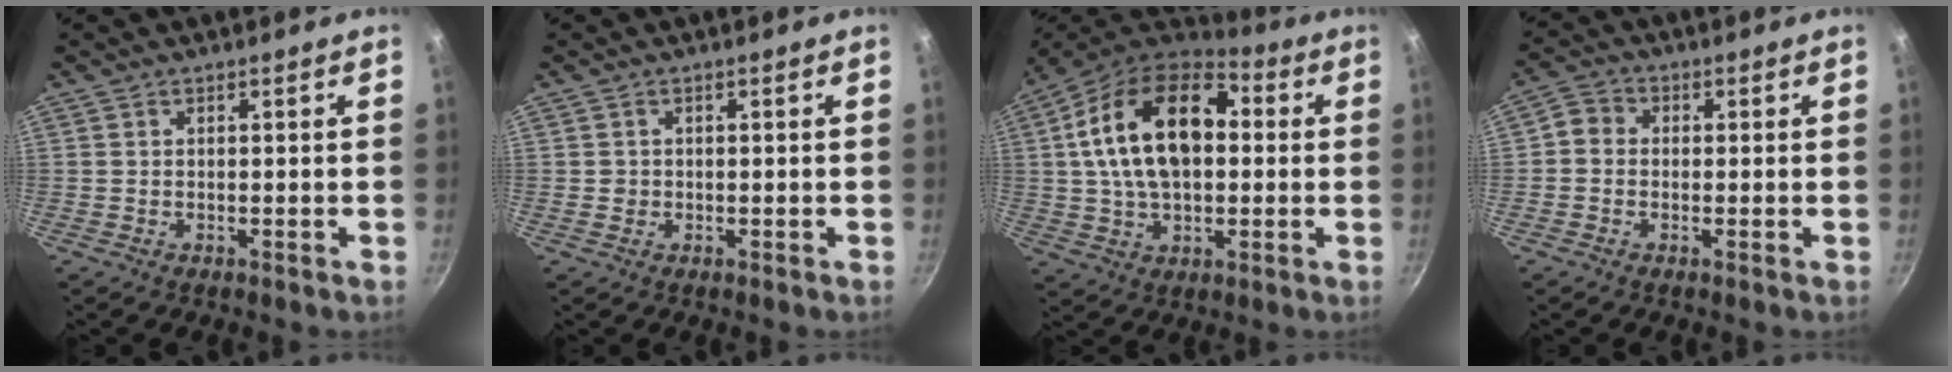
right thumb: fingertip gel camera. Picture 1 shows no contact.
{"total": 1.0, "force": [-0.1, 1.0, 0.2], "torque": [0.001, 0.001, -0.001]}
{"total": 21.0, "force": [2.7, 13.1, 16.2], "torque": [-0.264, 0.029, 0.030]}
{"total": 3.6, "force": [-0.4, 3.2, 1.7], "torque": [-0.024, 0.010, -0.025]}